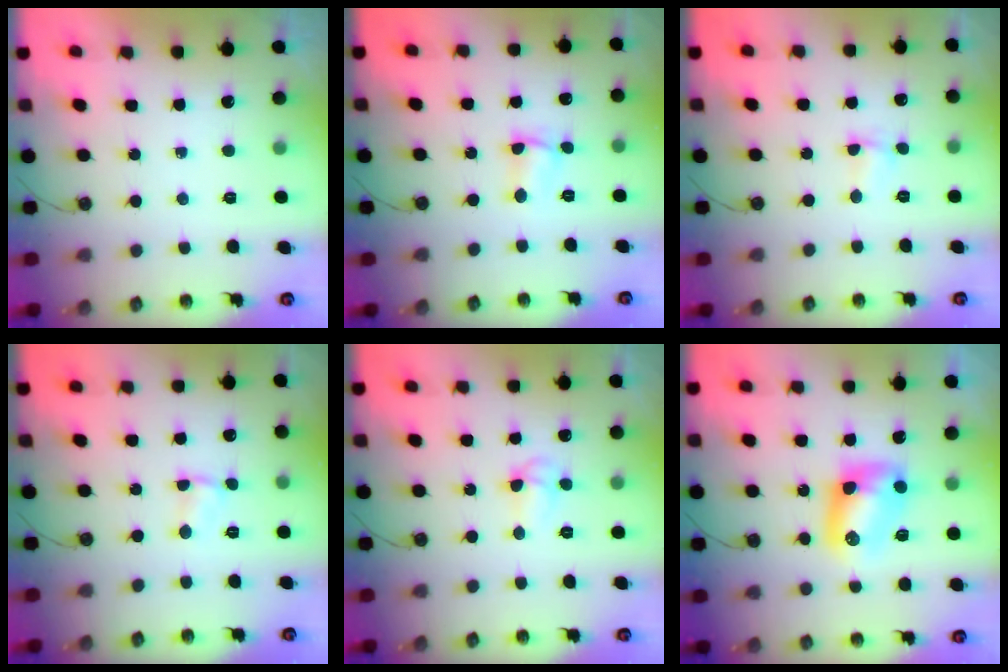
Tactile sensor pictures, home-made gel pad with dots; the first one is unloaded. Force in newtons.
{"total": 2.1, "press": 2.0, "slide": 0.5}
{"total": 1.0, "press": 1.0, "slide": 0.4}
{"total": 1.5, "press": 1.5, "slide": 0.2}
{"total": 4.5, "press": 4.5, "slide": 0.8}
{"total": 8.9, "press": 8.9, "slide": 0.3}